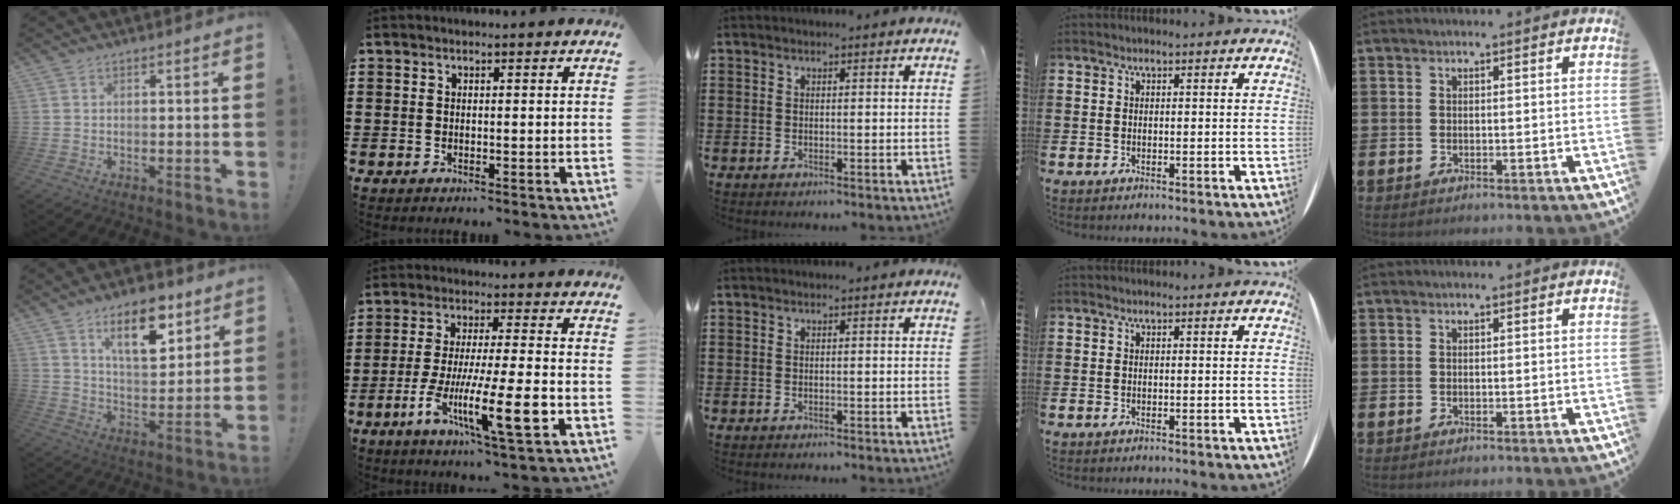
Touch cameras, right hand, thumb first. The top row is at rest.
{"thumb": {"total": 14.2, "force": [8.3, 5.9, 9.9], "torque": [-0.149, -0.033, 0.139]}, "index": {"total": 14.5, "force": [-5.1, 2.4, 13.3], "torque": [-0.260, -0.011, -0.092]}}